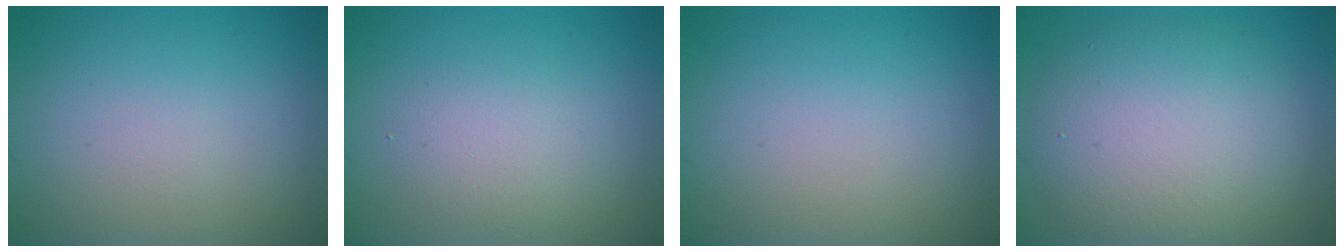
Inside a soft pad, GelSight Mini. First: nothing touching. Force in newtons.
{"total": 2.2, "press": 2.2, "slide": 0.1}
{"total": 0.0}
{"total": 7.5, "press": 7.5, "slide": 0.8}